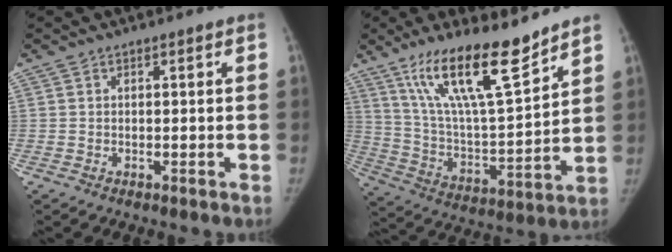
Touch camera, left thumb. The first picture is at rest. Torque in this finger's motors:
{"motor_torque": [0.55, -0.12, 1.52, -1.25, 0.55]}